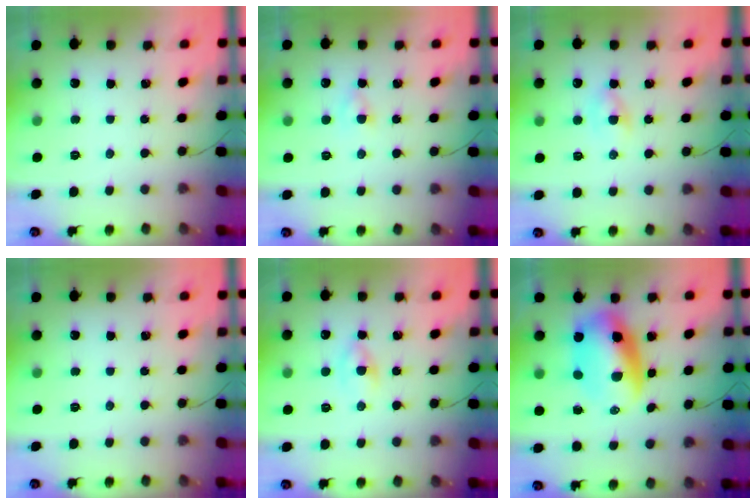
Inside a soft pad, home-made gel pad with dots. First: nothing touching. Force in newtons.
{"total": 1.9, "press": 1.6, "slide": 0.9}
{"total": 2.9, "press": 2.7, "slide": 1.0}
{"total": 0.0}
{"total": 1.7, "press": 1.4, "slide": 0.8}
{"total": 9.7, "press": 9.4, "slide": 2.6}